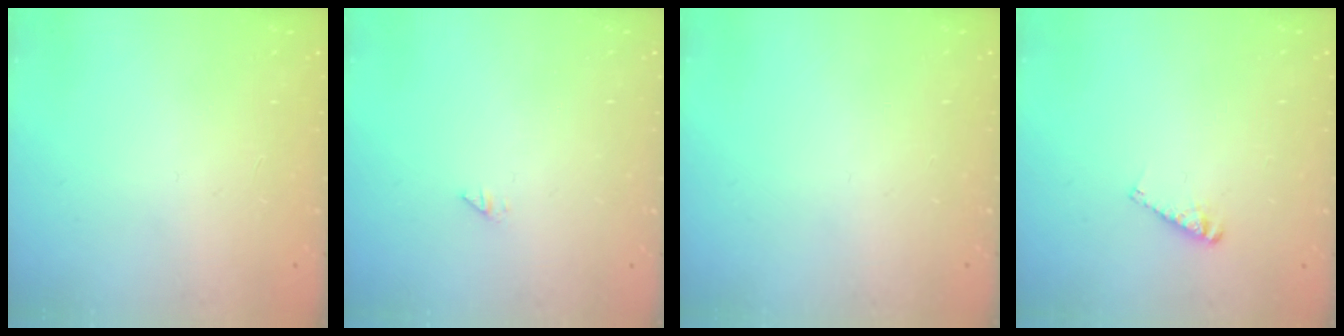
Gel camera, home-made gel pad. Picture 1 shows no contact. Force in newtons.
{"total": 0.0}
{"total": 0.0}
{"total": 3.3, "press": 3.3, "slide": 0.3}